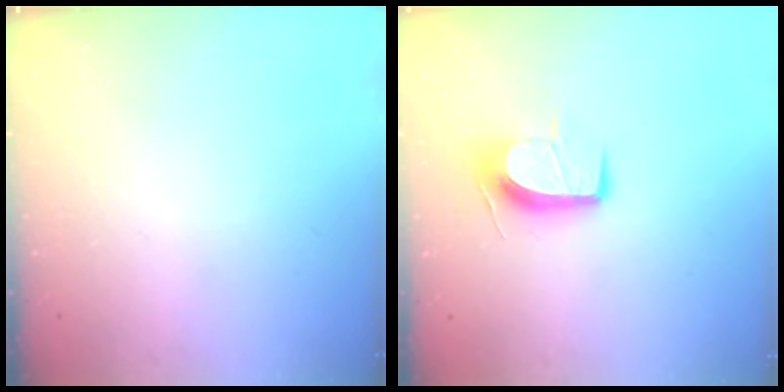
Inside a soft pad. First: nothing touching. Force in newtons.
{"total": 10.9, "press": 10.9, "slide": 0.2}